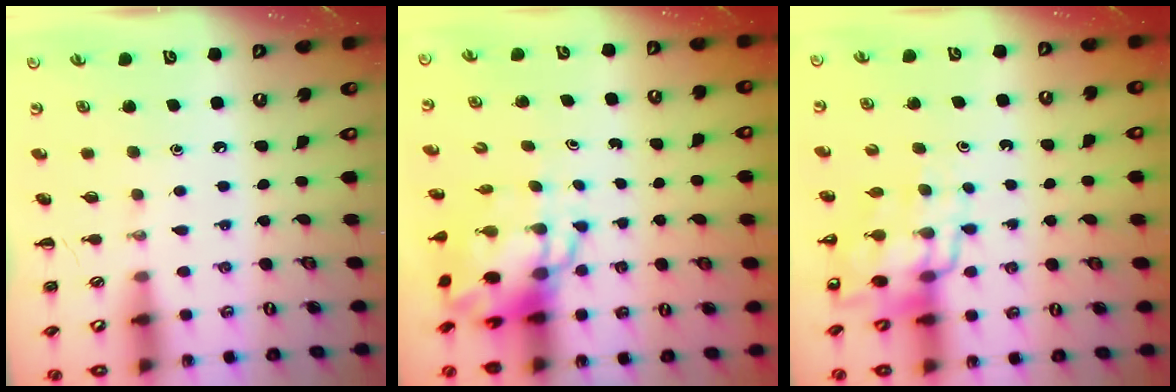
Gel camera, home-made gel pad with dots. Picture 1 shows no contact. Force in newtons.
{"total": 8.3, "press": 8.0, "slide": 2.2}
{"total": 12.3, "press": 11.8, "slide": 3.5}